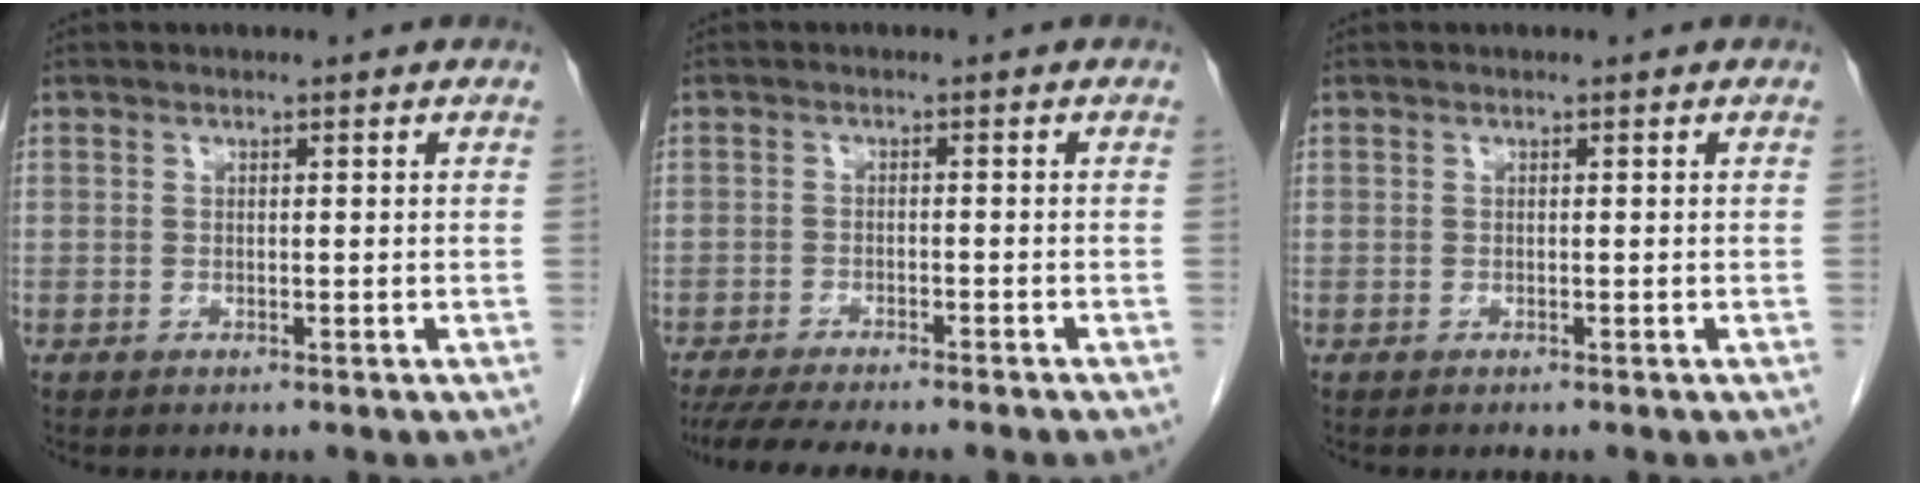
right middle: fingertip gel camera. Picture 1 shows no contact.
{"total": 11.7, "force": [-10.0, 1.3, 5.9], "torque": [-0.079, -0.011, -0.142]}
{"total": 0.0}